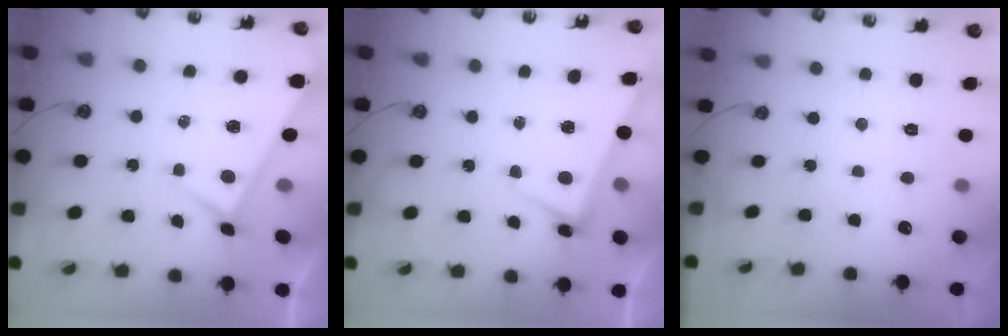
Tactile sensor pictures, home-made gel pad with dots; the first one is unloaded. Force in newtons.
{"total": 2.7, "press": 2.5, "slide": 0.9}
{"total": 0.0}